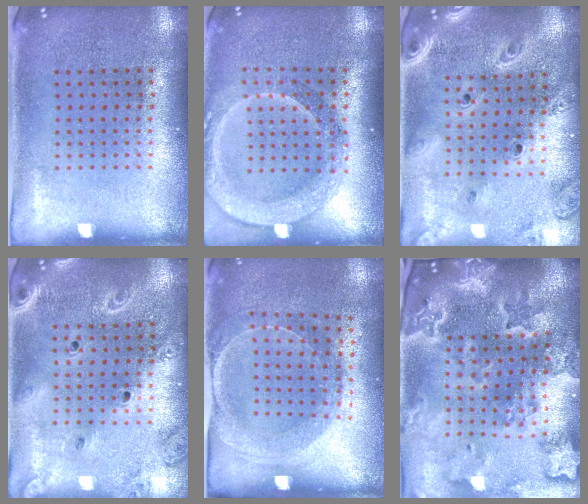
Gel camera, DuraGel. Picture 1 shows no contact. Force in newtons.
{"total": 2.2, "press": 2.0, "slide": 1.1}
{"total": 2.8, "press": 2.4, "slide": 1.4}
{"total": 2.1, "press": 1.9, "slide": 0.9}
{"total": 1.5, "press": 1.5, "slide": 0.4}
{"total": 4.7, "press": 3.7, "slide": 2.8}